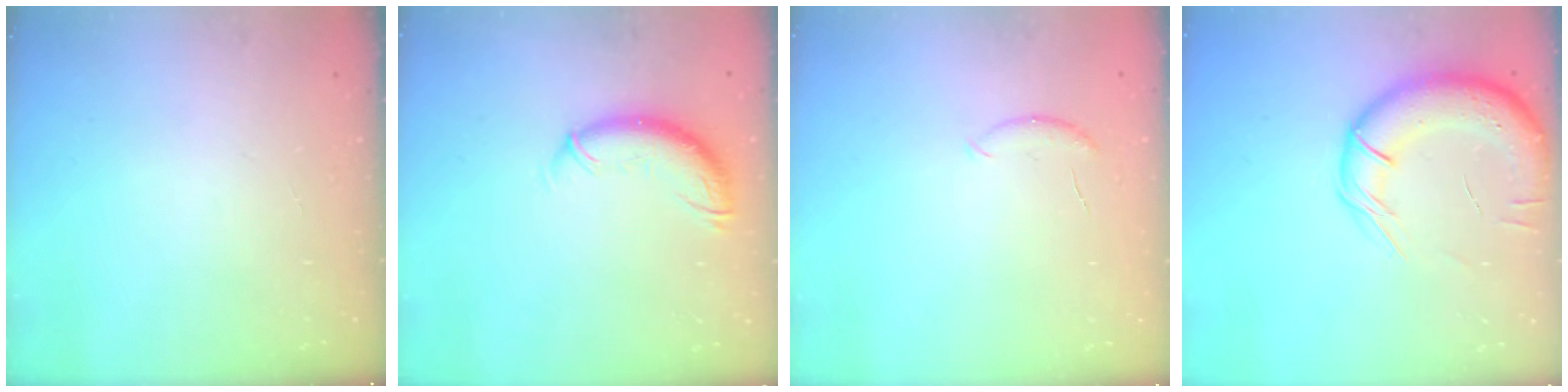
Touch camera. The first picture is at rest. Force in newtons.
{"total": 10.6, "press": 10.6, "slide": 1.0}
{"total": 6.2, "press": 6.1, "slide": 0.9}
{"total": 15.4, "press": 14.9, "slide": 4.0}